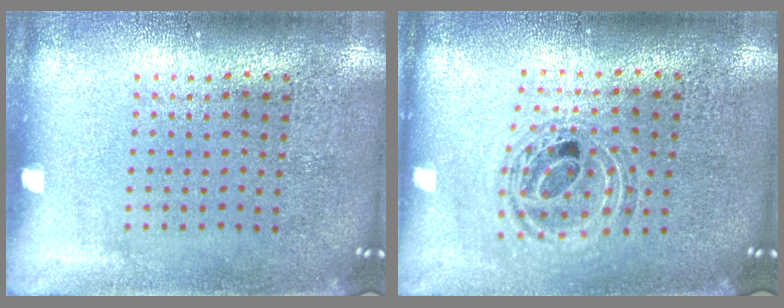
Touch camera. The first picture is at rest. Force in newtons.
{"total": 0.8, "press": 0.8, "slide": 0.1}